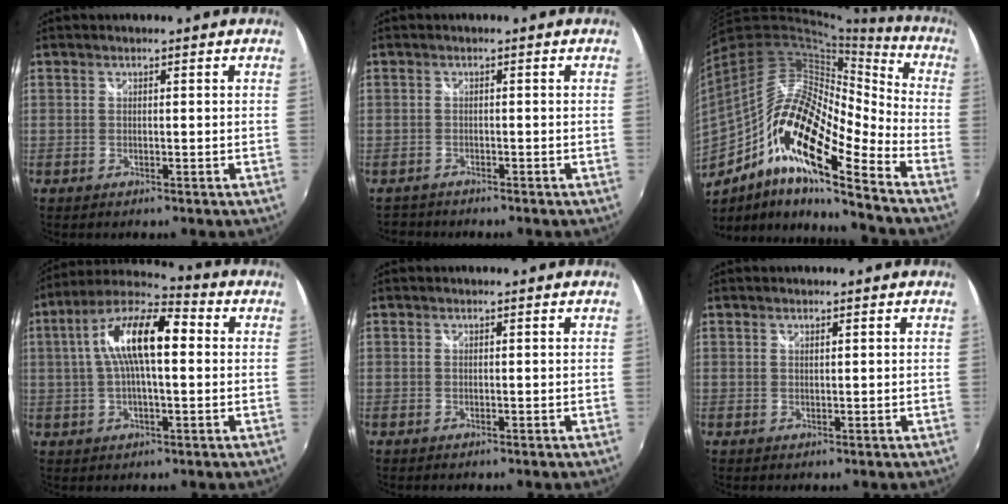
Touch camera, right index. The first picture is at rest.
{"total": 1.9, "force": [-1.7, 0.9, -0.3], "torque": [-0.004, 0.002, -0.033]}
{"total": 21.1, "force": [-9.1, 5.5, 18.2], "torque": [-0.313, -0.015, -0.187]}
{"total": 14.8, "force": [2.1, 5.3, 13.7], "torque": [-0.248, 0.026, 0.025]}
{"total": 0.0}
{"total": 0.6, "force": [0.4, 0.1, 0.4], "torque": [-0.005, 0.001, 0.007]}